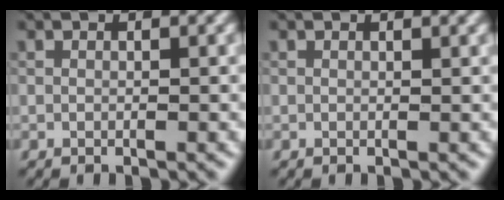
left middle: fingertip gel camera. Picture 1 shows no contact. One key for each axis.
{"total": 0.7, "fx": 0.6, "fy": 0.2, "fz": 0.4, "tx": -0.002, "ty": 0.003, "tz": 0.009}